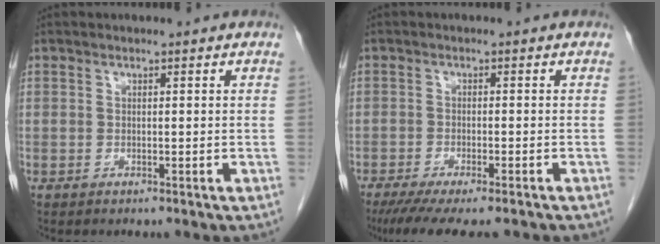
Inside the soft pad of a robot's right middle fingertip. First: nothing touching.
{"total": 11.2, "force": [-9.3, 1.7, 5.9], "torque": [-0.086, -0.021, -0.136]}